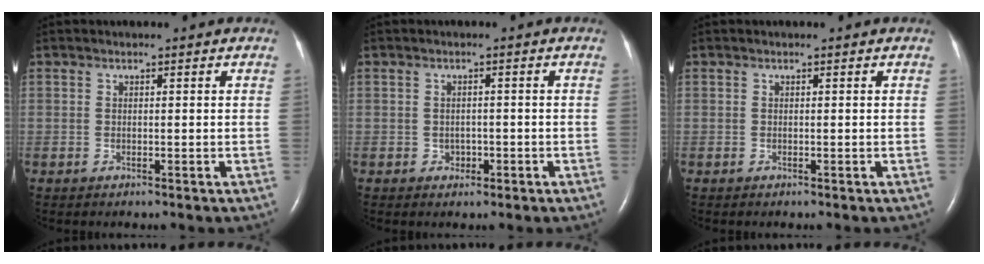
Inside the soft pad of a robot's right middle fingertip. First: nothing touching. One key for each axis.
{"total": 1.4, "fx": -0.6, "fy": 1.1, "fz": 0.5, "tx": -0.010, "ty": 0.003, "tz": -0.005}
{"total": 0.0}